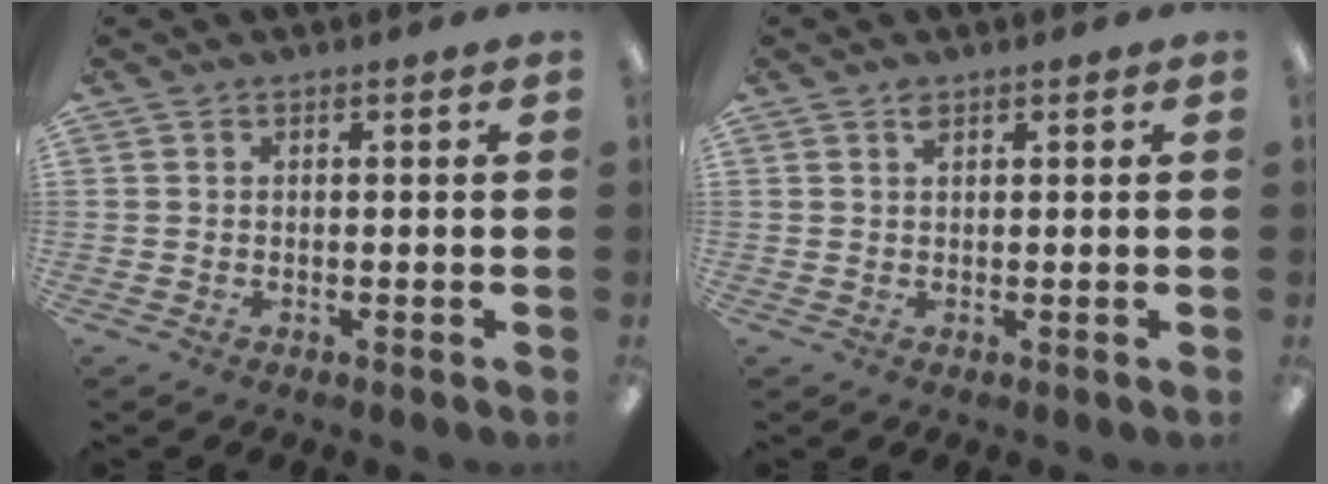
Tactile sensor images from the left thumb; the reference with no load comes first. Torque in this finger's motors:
{"motor_torque": [0.01, -0.18, 0.37, -0.11, 0.05]}